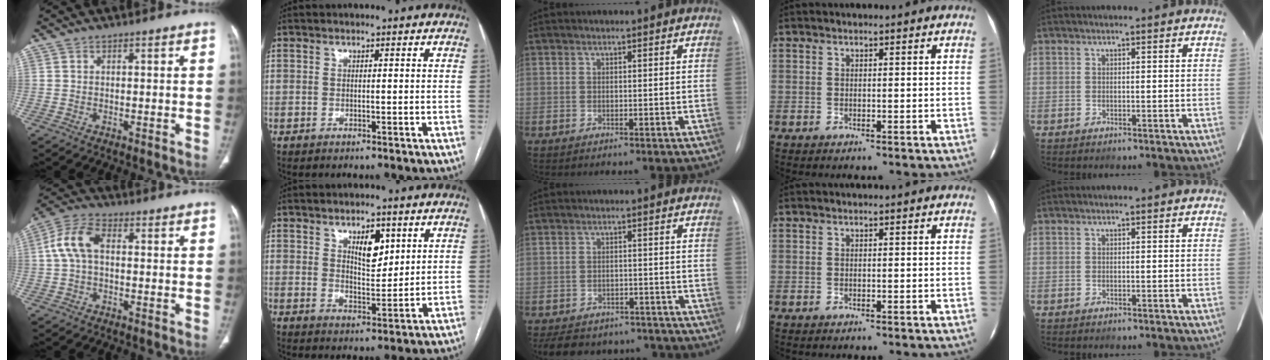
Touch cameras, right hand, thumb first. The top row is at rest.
{"thumb": {"total": 7.7, "force": [0.5, 4.6, 6.2], "torque": [-0.130, 0.026, 0.004]}, "index": {"total": 5.6, "force": [2.7, 2.4, 4.3], "torque": [-0.071, -0.003, 0.050]}, "middle": {"total": 12.6, "force": [-10.9, 5.6, 3.2], "torque": [-0.061, 0.009, -0.134]}}